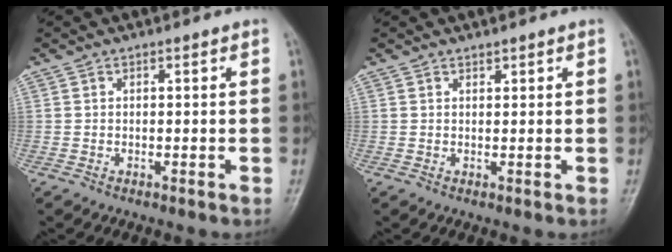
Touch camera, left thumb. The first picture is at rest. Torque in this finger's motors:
{"motor_torque": [-0.27, -0.04, -0.14, -0.06, -0.02]}